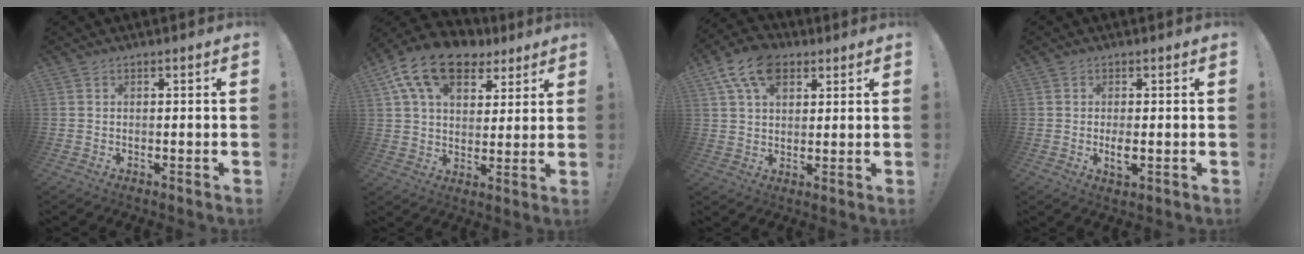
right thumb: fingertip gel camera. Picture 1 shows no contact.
{"total": 16.1, "force": [8.8, 9.7, 9.3], "torque": [-0.160, -0.043, 0.161]}
{"total": 12.1, "force": [6.0, 7.6, 7.2], "torque": [-0.110, -0.015, 0.110]}
{"total": 2.9, "force": [-0.4, 1.3, 2.6], "torque": [-0.046, -0.003, -0.008]}